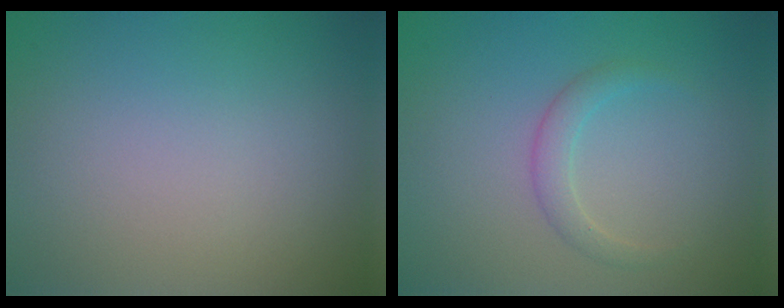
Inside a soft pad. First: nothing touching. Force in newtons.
{"total": 1.7, "press": 1.7, "slide": 0.1}